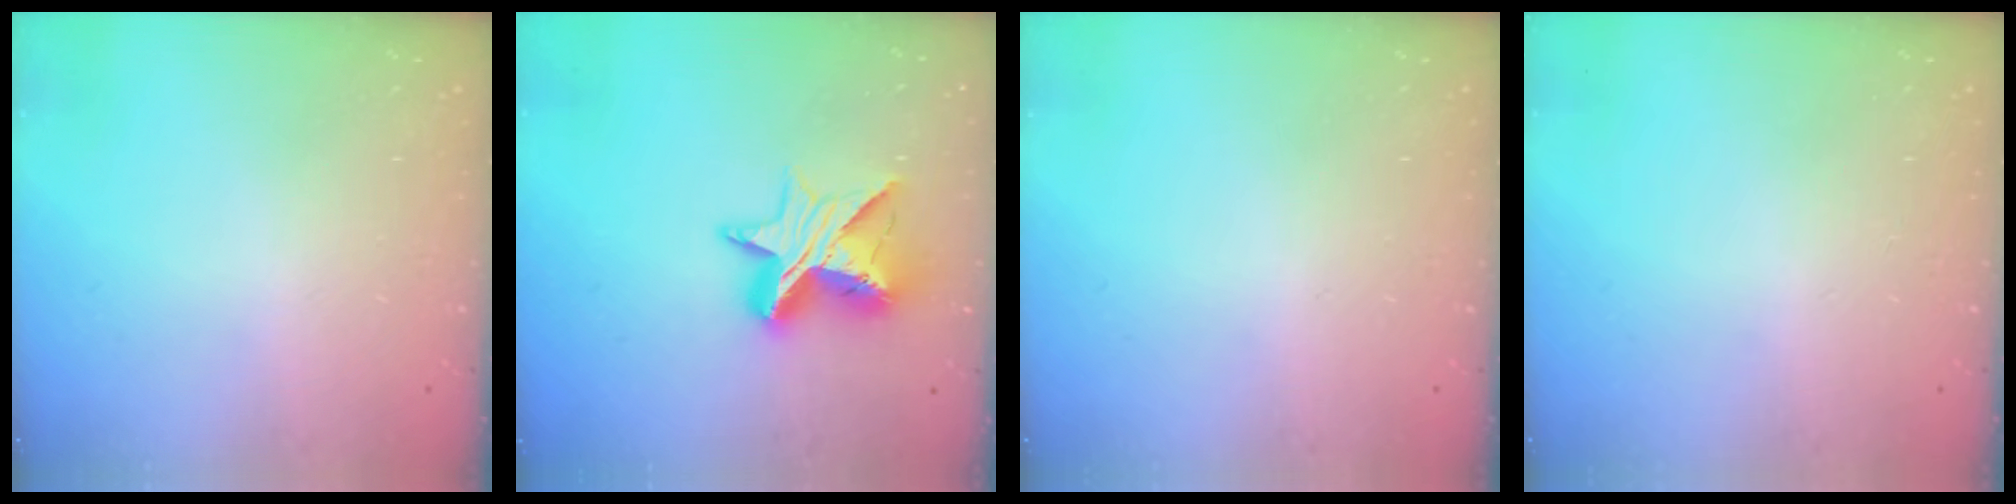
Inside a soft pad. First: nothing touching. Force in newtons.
{"total": 13.1, "press": 13.0, "slide": 0.9}
{"total": 0.0}
{"total": 0.0}